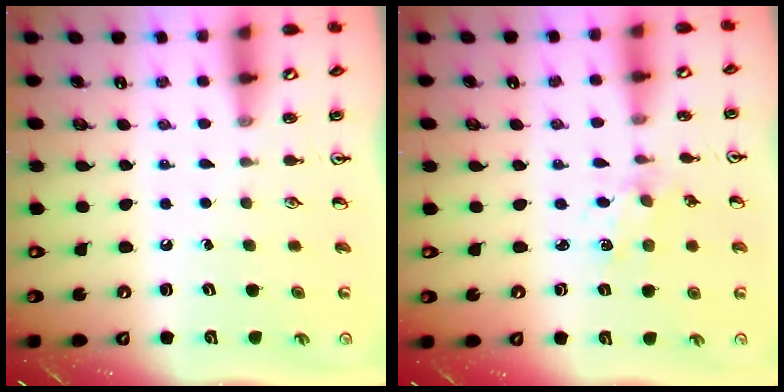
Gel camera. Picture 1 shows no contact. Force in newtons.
{"total": 1.7, "press": 1.7, "slide": 0.3}